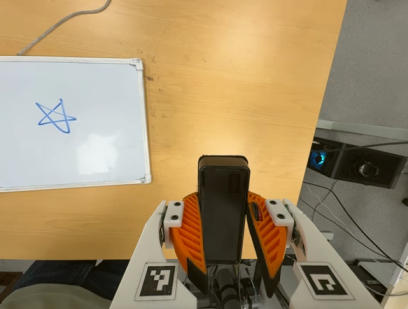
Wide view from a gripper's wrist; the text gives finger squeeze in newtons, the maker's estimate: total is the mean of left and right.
{"total": 9.6, "left": 7.9, "right": 11.4}